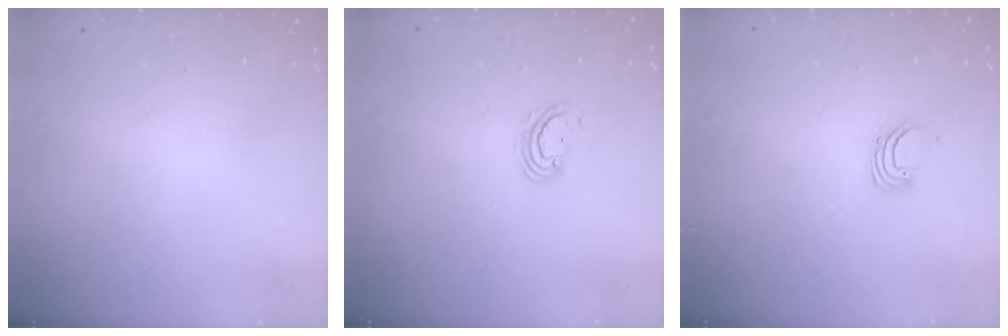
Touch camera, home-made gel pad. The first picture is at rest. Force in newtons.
{"total": 4.1, "press": 4.1, "slide": 0.4}
{"total": 2.7, "press": 2.7, "slide": 0.1}